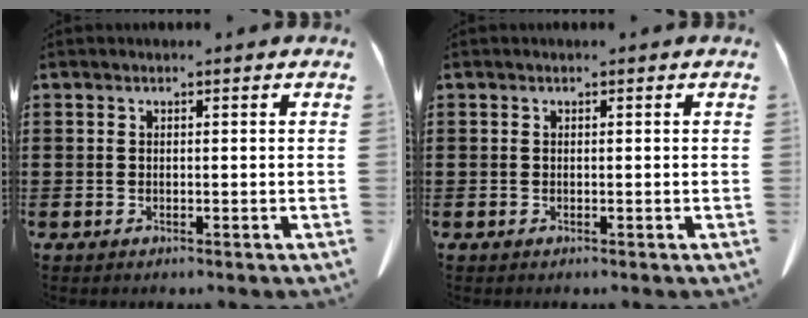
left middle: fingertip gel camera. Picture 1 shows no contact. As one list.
[{"total": 0.0}]